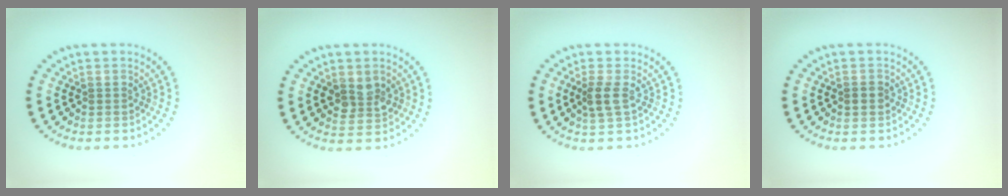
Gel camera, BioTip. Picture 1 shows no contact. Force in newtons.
{"total": 2.8, "press": 2.7, "slide": 0.5}
{"total": 1.8, "press": 1.6, "slide": 0.9}
{"total": 1.4, "press": 1.4, "slide": 0.2}